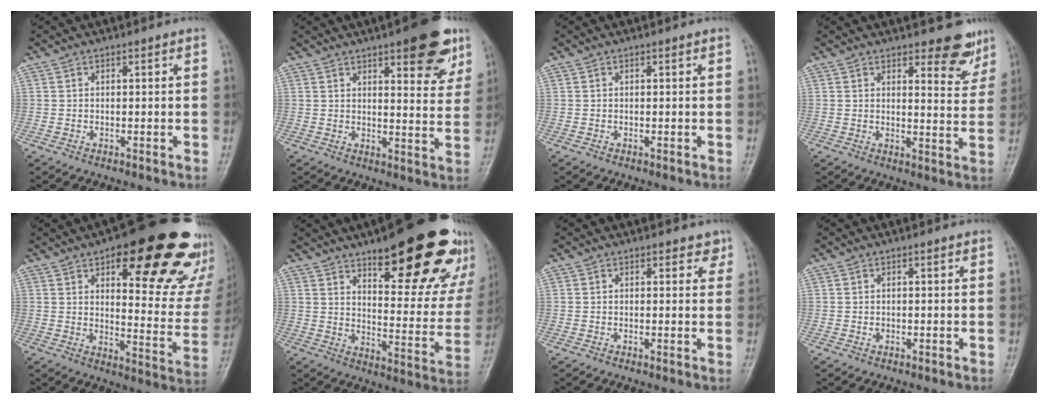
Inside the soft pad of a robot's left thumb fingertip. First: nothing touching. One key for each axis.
{"total": 13.2, "fx": 7.8, "fy": 4.5, "fz": 9.7, "tx": -0.086, "ty": -0.035, "tz": 0.099}
{"total": 0.0}
{"total": 7.7, "fx": 5.6, "fy": 3.0, "fz": 4.4, "tx": -0.022, "ty": -0.039, "tz": 0.068}
{"total": 28.0, "fx": 15.8, "fy": 10.0, "fz": 20.9, "tx": -0.218, "ty": -0.060, "tz": 0.209}
{"total": 26.3, "fx": 16.6, "fy": 8.3, "fz": 18.7, "tx": -0.206, "ty": -0.078, "tz": 0.230}
{"total": 2.3, "fx": 1.6, "fy": 1.4, "fz": 1.0, "tx": 0.011, "ty": -0.006, "tz": 0.014}
{"total": 0.8, "fx": 0.2, "fy": 0.6, "fz": 0.5, "tx": -0.001, "ty": 0.001, "tz": 0.002}